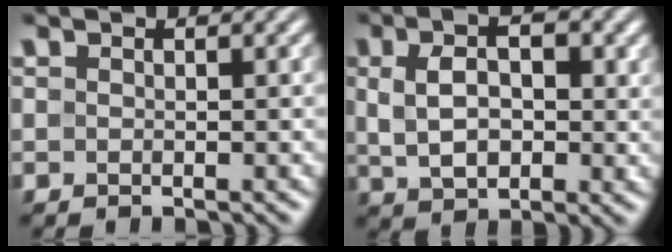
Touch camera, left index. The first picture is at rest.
{"total": 6.3, "force": [1.3, 3.7, 4.9], "torque": [-0.080, 0.004, 0.021]}